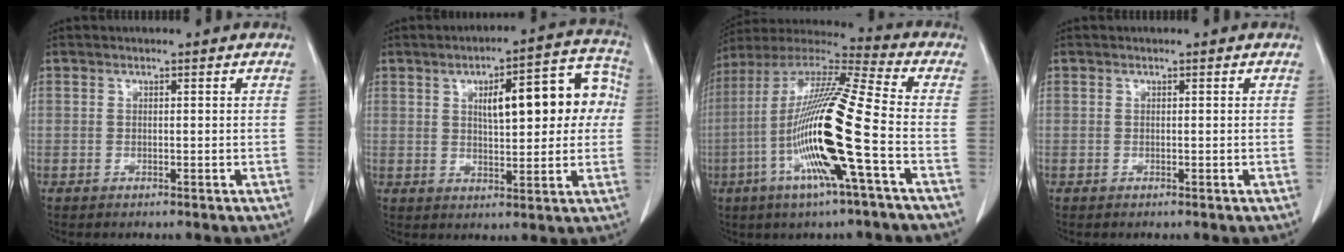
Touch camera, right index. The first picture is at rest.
{"total": 13.2, "force": [2.5, 4.2, 12.3], "torque": [-0.157, 0.041, 0.035]}
{"total": 19.7, "force": [-5.2, 0.0, 19.0], "torque": [-0.384, -0.013, -0.109]}
{"total": 0.0}